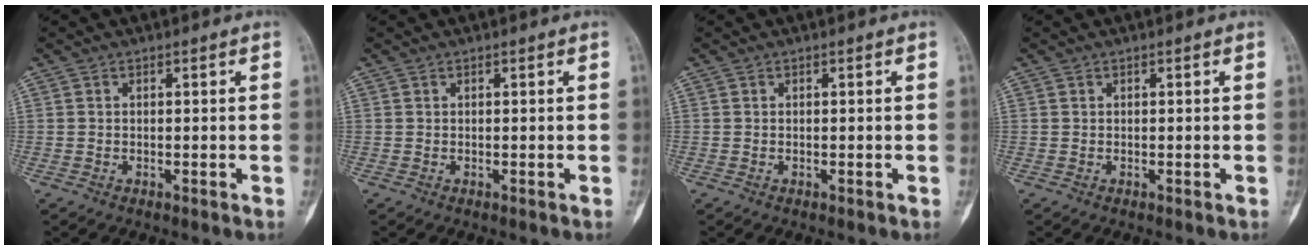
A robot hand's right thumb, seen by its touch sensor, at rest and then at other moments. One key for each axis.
{"total": 0.0}
{"total": 0.0}
{"total": 0.0}